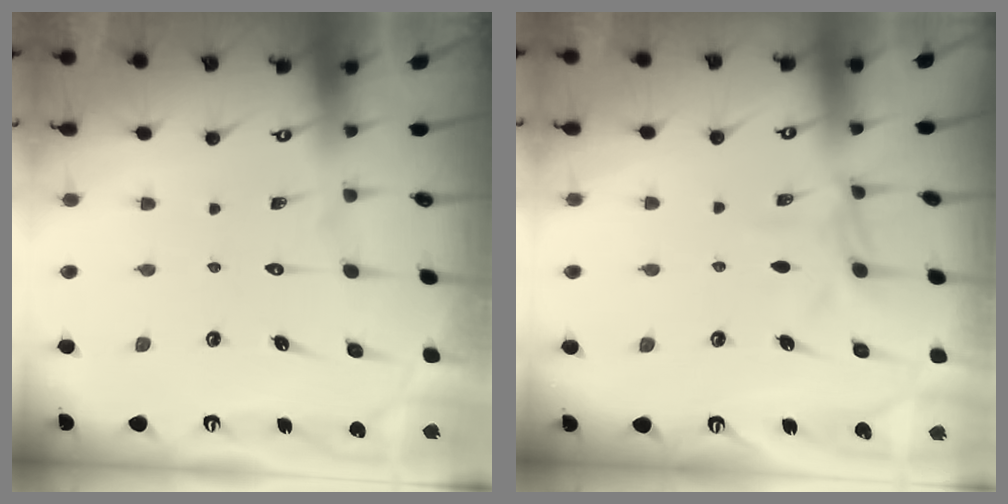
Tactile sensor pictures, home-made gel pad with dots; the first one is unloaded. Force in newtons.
{"total": 5.5, "press": 5.5, "slide": 0.5}